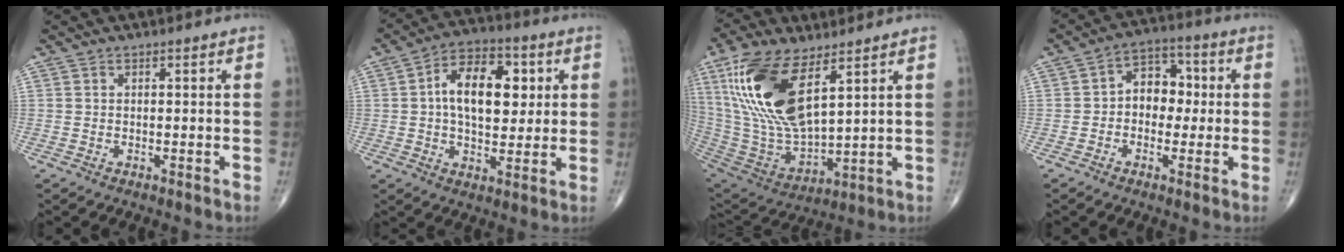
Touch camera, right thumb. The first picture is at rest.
{"total": 14.1, "force": [2.5, 8.2, 11.2], "torque": [-0.152, 0.008, 0.034]}
{"total": 21.4, "force": [9.0, 9.1, 17.1], "torque": [-0.353, -0.040, 0.184]}
{"total": 8.2, "force": [0.0, 6.1, 5.5], "torque": [-0.045, 0.027, -0.012]}